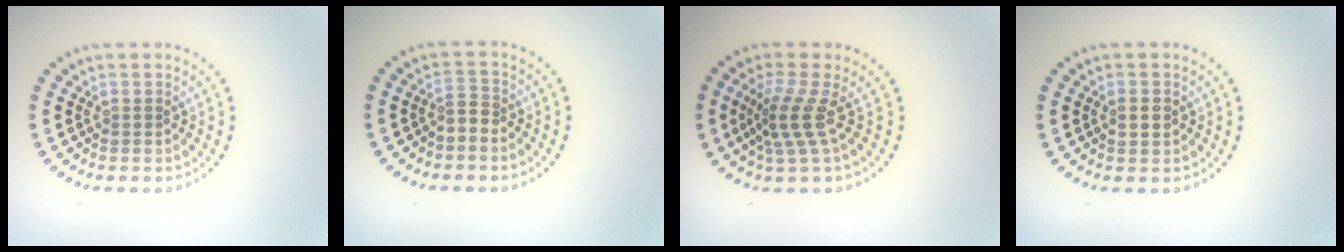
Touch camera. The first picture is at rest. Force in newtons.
{"total": 1.6, "press": 1.3, "slide": 1.0}
{"total": 3.1, "press": 2.3, "slide": 2.1}
{"total": 1.1, "press": 1.1, "slide": 0.1}